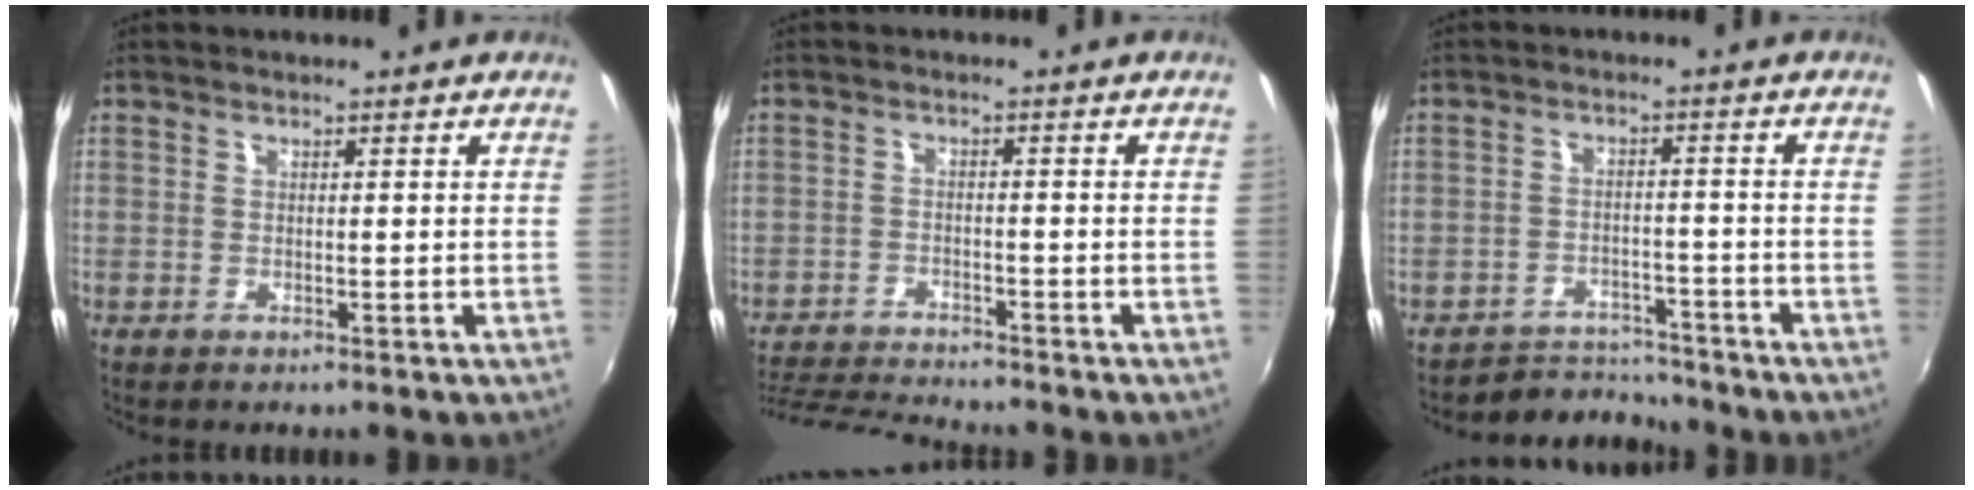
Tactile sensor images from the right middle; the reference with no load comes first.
{"total": 8.5, "force": [-8.2, 0.4, 2.3], "torque": [-0.068, -0.013, -0.145]}
{"total": 6.2, "force": [-6.0, 1.6, -0.5], "torque": [-0.004, 0.016, -0.094]}